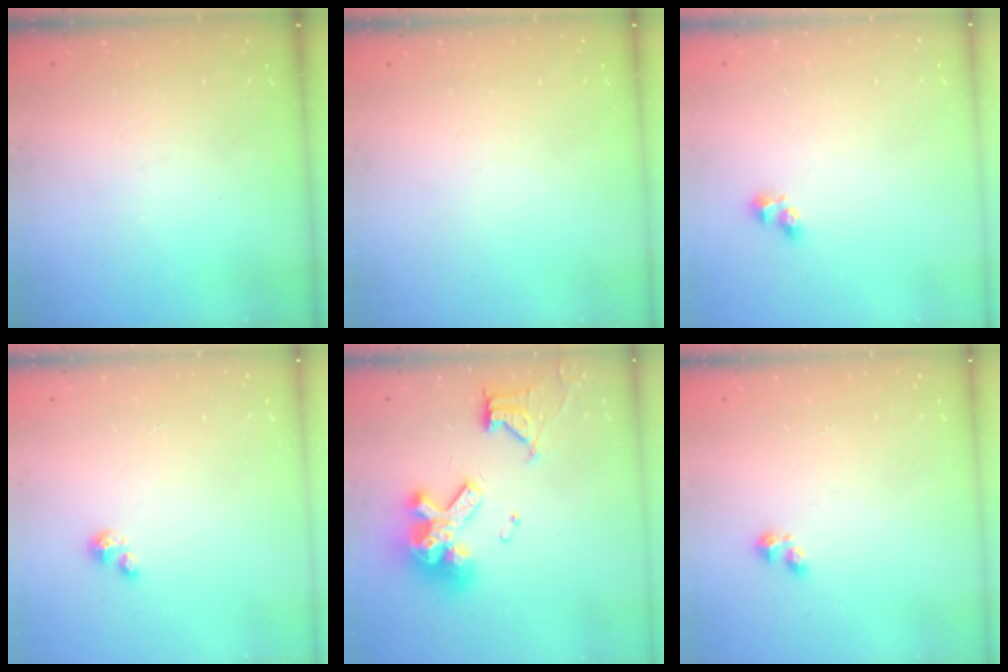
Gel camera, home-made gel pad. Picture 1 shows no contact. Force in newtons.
{"total": 0.0}
{"total": 2.7, "press": 2.5, "slide": 1.0}
{"total": 1.7, "press": 1.7, "slide": 0.4}
{"total": 15.7, "press": 15.6, "slide": 1.7}
{"total": 3.1, "press": 3.1, "slide": 0.6}